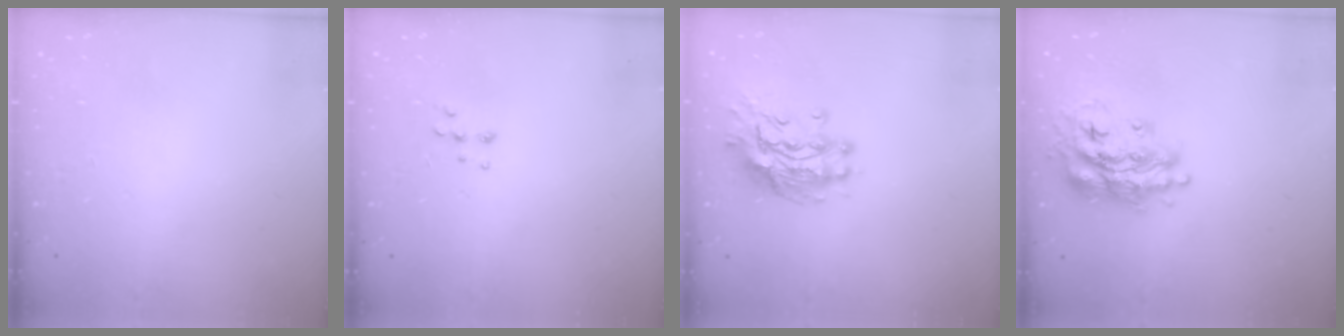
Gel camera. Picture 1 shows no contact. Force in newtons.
{"total": 5.5, "press": 5.4, "slide": 1.0}
{"total": 12.5, "press": 12.4, "slide": 1.0}
{"total": 17.1, "press": 17.0, "slide": 1.4}